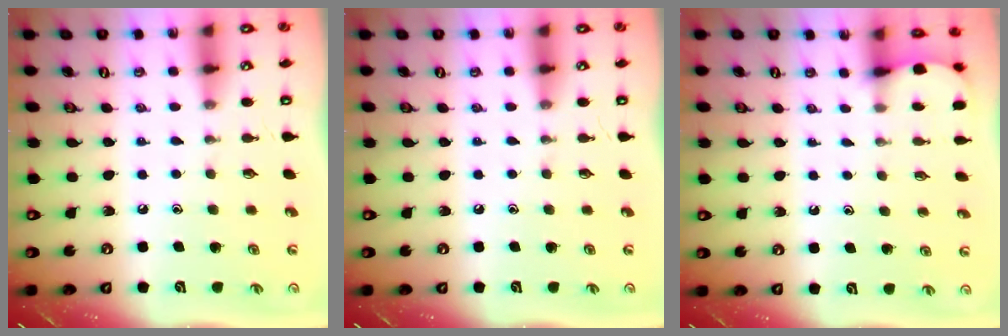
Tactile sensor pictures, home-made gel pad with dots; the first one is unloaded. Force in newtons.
{"total": 0.0}
{"total": 2.1, "press": 2.1, "slide": 0.2}